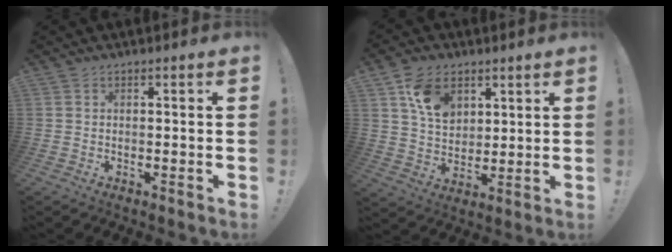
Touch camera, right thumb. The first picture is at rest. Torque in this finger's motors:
{"motor_torque": [0.55, 0.58, 0.13, 0.16, 0.04]}